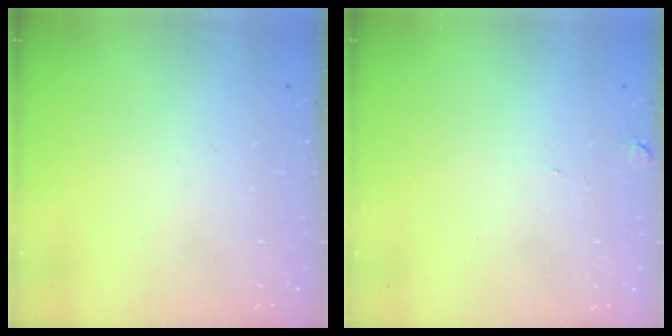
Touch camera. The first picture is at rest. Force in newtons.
{"total": 1.3, "press": 1.2, "slide": 0.5}